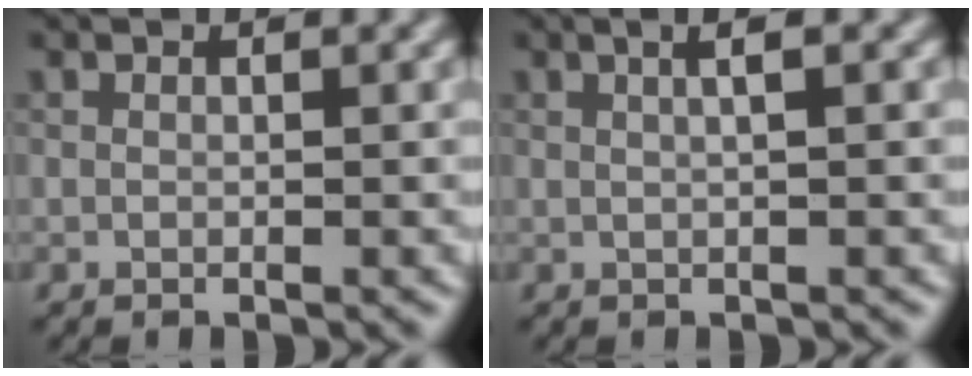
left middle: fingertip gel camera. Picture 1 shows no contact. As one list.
[{"total": 1.6, "force": [0.4, 0.4, 1.5], "torque": [-0.015, 0.010, 0.000]}]